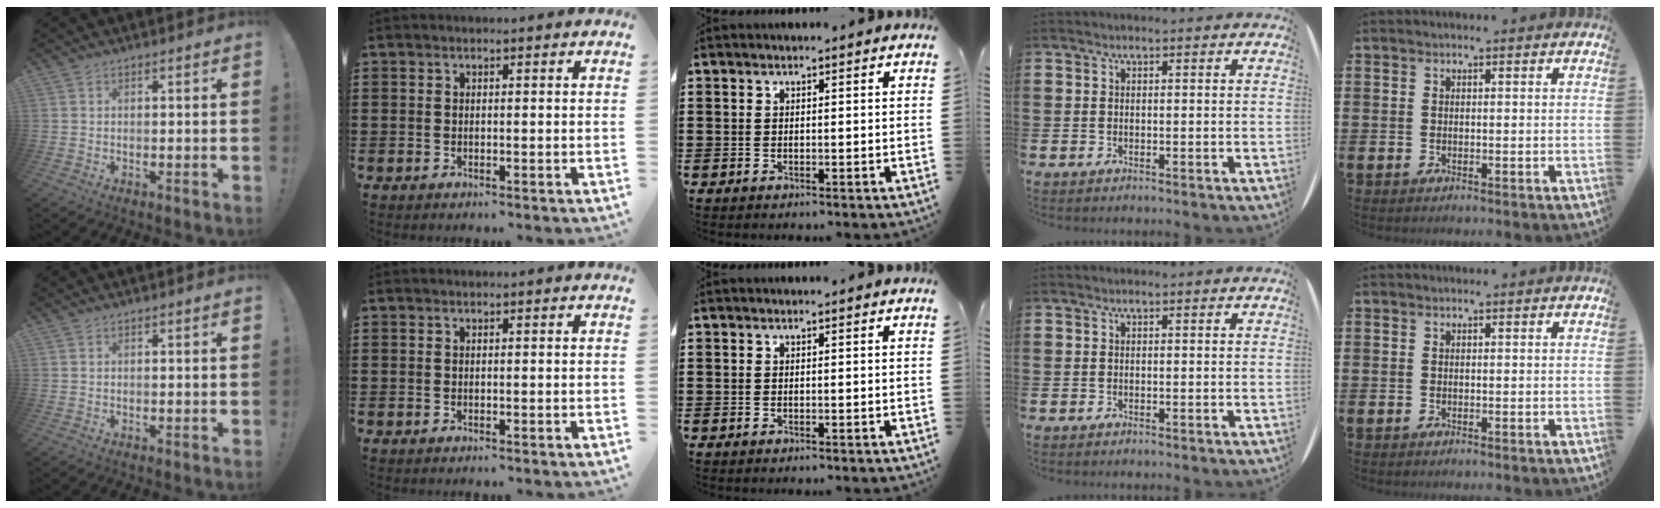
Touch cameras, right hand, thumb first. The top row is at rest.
{}